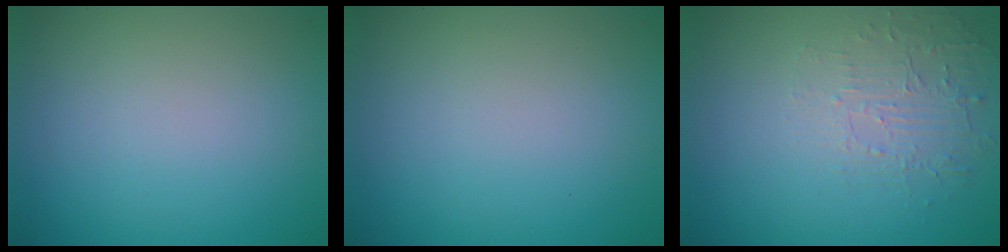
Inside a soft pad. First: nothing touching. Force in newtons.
{"total": 0.0}
{"total": 1.9, "press": 0.8, "slide": 1.7}